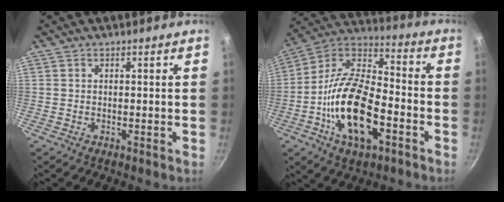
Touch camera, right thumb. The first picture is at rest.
{"total": 20.5, "force": [-6.7, 10.2, 16.5], "torque": [-0.293, 0.041, -0.137]}